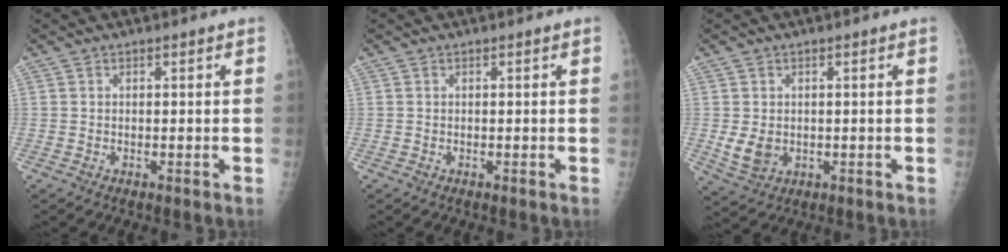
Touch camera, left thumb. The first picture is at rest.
{"total": 0.0}
{"total": 4.5, "force": [-0.1, 3.6, 2.7], "torque": [-0.042, -0.009, 0.013]}